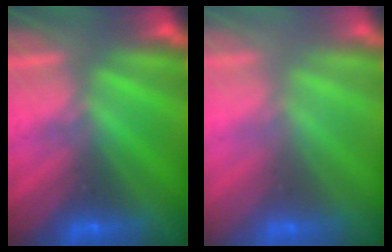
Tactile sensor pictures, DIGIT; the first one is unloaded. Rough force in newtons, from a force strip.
{"total": 2.7}